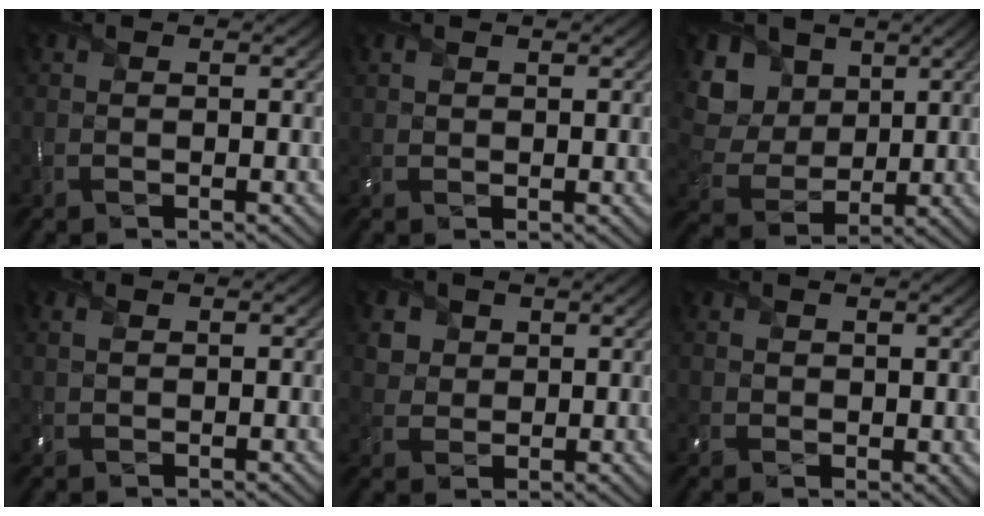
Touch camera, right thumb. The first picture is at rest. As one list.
[{"total": 1.6, "force": [0.9, 1.1, 0.6], "torque": [-0.021, 0.004, 0.020]}, {"total": 10.0, "force": [4.1, 7.7, 4.8], "torque": [-0.169, 0.016, 0.091]}, {"total": 1.4, "force": [0.7, 0.8, 1.0], "torque": [-0.030, 0.004, 0.013]}, {"total": 3.8, "force": [1.8, 3.2, 1.1], "torque": [-0.048, -0.009, 0.040]}, {"total": 2.0, "force": [0.8, 1.7, 0.8], "torque": [-0.026, -0.005, 0.016]}]